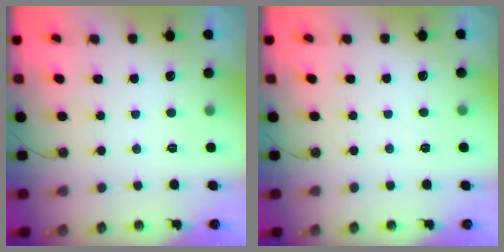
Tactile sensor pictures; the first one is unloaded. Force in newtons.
{"total": 2.8, "press": 2.8, "slide": 0.5}